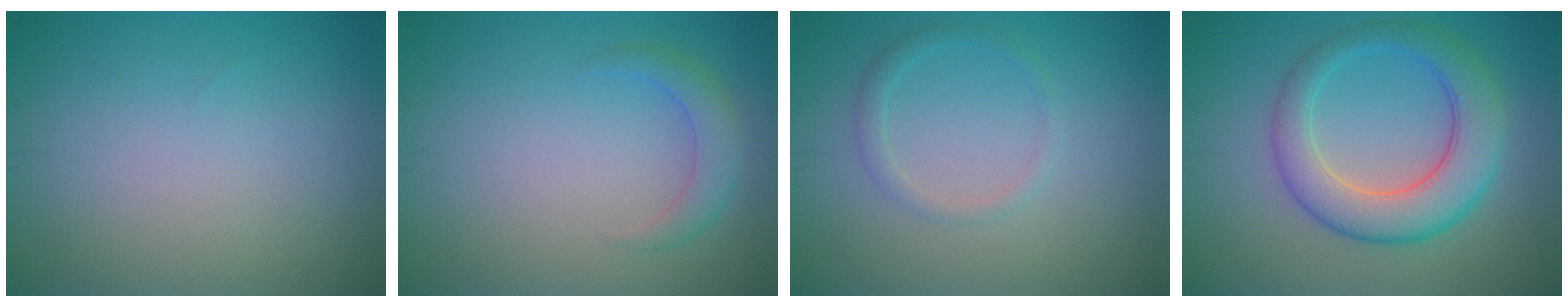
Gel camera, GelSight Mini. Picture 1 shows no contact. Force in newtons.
{"total": 2.2, "press": 2.2, "slide": 0.1}
{"total": 1.4, "press": 1.4, "slide": 0.0}
{"total": 6.4, "press": 6.4, "slide": 0.4}